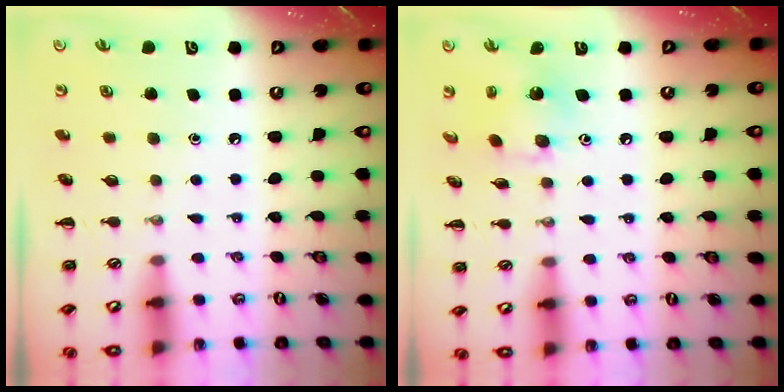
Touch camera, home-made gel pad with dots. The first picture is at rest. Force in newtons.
{"total": 5.3, "press": 5.2, "slide": 0.8}